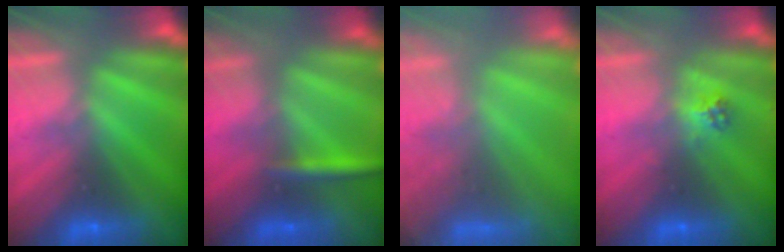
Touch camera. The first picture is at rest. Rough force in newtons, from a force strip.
{"total": 2.8}
{"total": 7.2}
{"total": 2.1}